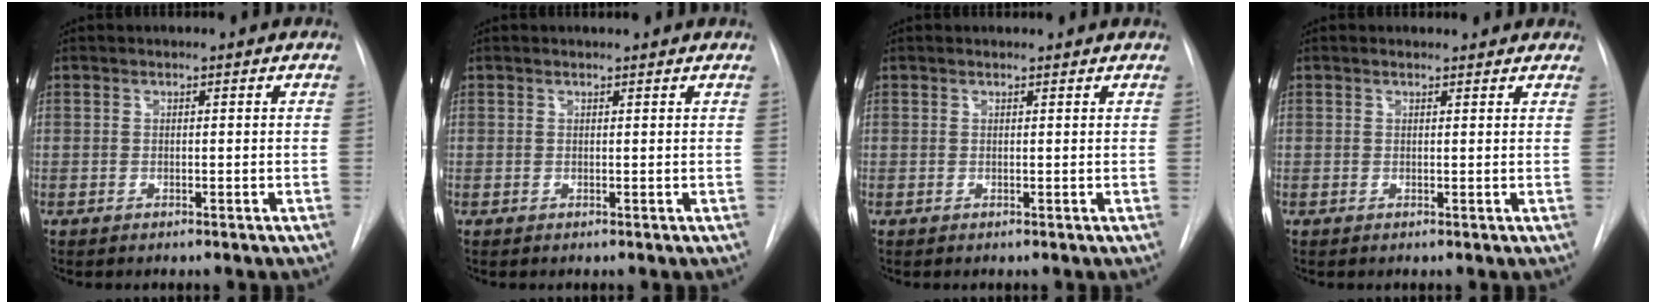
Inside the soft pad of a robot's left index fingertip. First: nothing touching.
{"total": 1.3, "force": [1.3, 0.1, 0.4], "torque": [-0.010, 0.009, 0.017]}
{"total": 1.7, "force": [1.7, 0.2, 0.2], "torque": [-0.012, 0.010, 0.018]}
{"total": 4.2, "force": [3.7, 1.4, 1.1], "torque": [-0.010, 0.017, 0.035]}